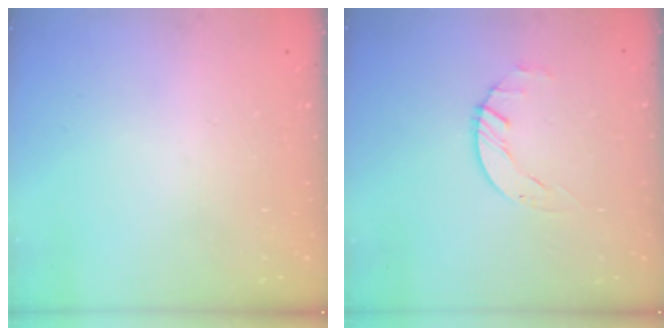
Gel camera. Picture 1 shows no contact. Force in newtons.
{"total": 1.4, "press": 1.4, "slide": 0.2}